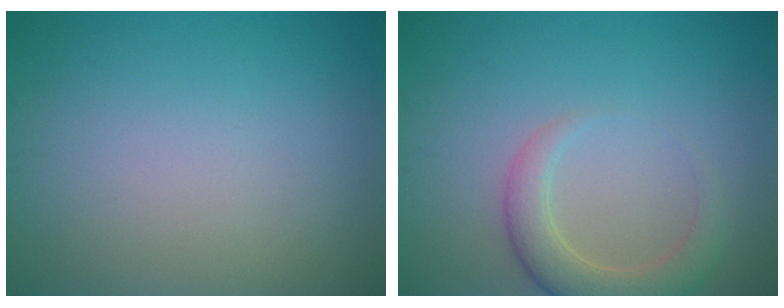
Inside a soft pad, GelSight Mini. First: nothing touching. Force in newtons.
{"total": 3.7, "press": 3.6, "slide": 0.4}